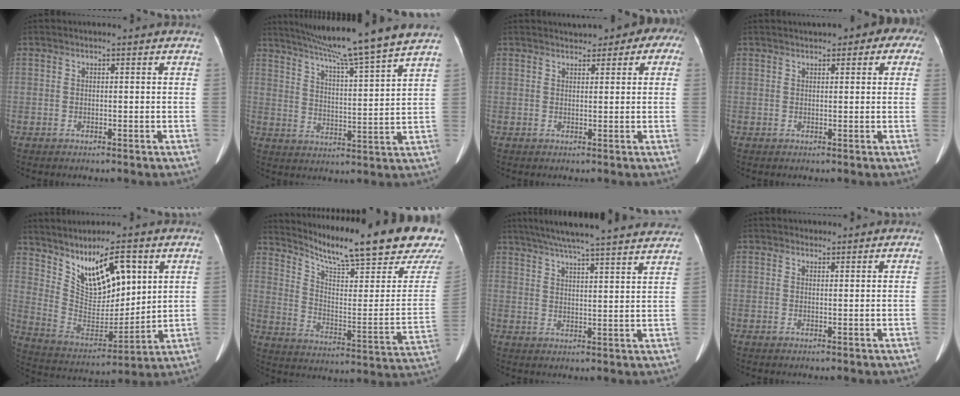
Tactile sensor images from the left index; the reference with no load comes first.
{"total": 16.1, "force": [13.8, -2.2, 7.9], "torque": [-0.130, -0.019, 0.196]}
{"total": 7.2, "force": [4.6, 4.1, 3.7], "torque": [-0.033, 0.031, 0.048]}
{"total": 6.2, "force": [3.4, 3.3, 4.0], "torque": [-0.031, 0.034, 0.036]}
{"total": 12.5, "force": [6.7, 4.4, 9.6], "torque": [-0.179, 0.005, 0.138]}
{"total": 23.2, "force": [19.9, 0.7, 12.0], "torque": [-0.196, -0.081, 0.268]}
{"total": 25.1, "force": [22.4, 1.1, 11.3], "torque": [-0.182, 0.007, 0.290]}
{"total": 0.8, "force": [0.6, 0.4, -0.1], "torque": [0.000, -0.001, 0.007]}